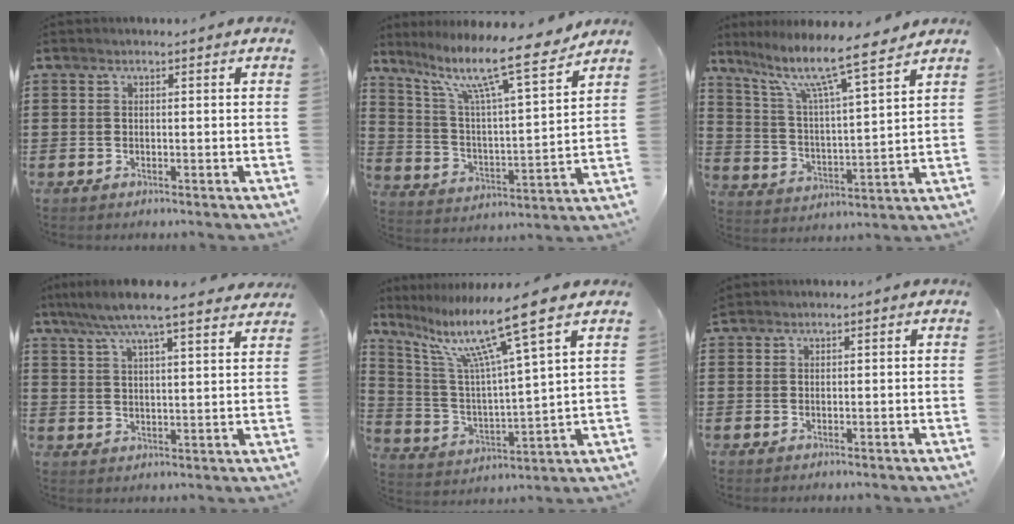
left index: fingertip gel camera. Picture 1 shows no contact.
{"total": 12.2, "force": [9.1, 1.5, 7.9], "torque": [-0.168, -0.058, 0.146]}
{"total": 9.9, "force": [7.7, 0.9, 6.2], "torque": [-0.141, -0.046, 0.122]}
{"total": 6.6, "force": [5.8, 0.4, 3.1], "torque": [-0.082, -0.019, 0.100]}
{"total": 12.8, "force": [8.7, 0.5, 9.4], "torque": [-0.201, -0.035, 0.137]}
{"total": 0.7, "force": [0.7, 0.1, 0.0], "torque": [-0.002, 0.000, 0.015]}